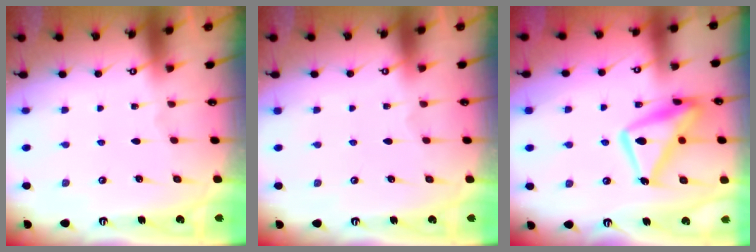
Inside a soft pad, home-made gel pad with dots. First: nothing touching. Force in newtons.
{"total": 3.8, "press": 3.8, "slide": 0.1}
{"total": 14.9, "press": 14.9, "slide": 1.2}